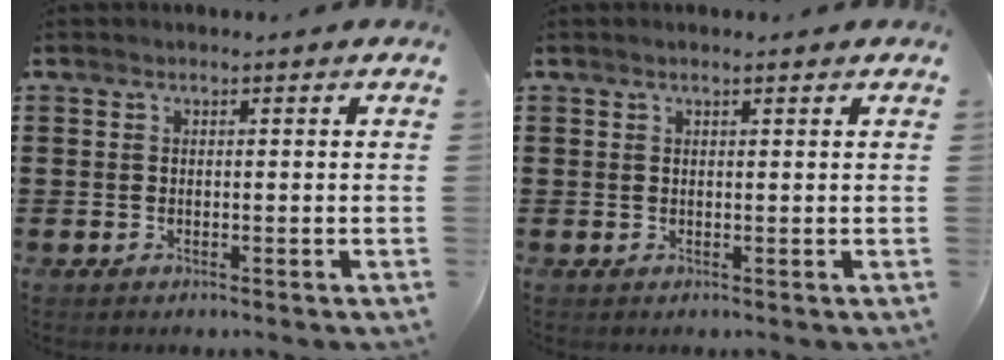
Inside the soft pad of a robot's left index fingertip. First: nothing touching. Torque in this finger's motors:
{"motor_torque": [0.61, 1.08, -0.01, -0.01]}